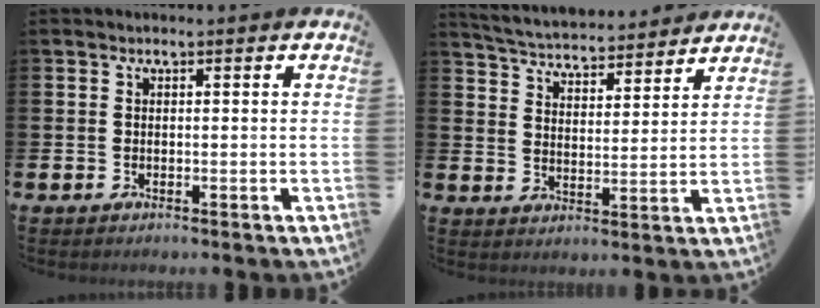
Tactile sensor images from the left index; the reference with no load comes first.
{"total": 4.9, "force": [4.8, 0.6, 0.3], "torque": [-0.031, -0.039, 0.082]}